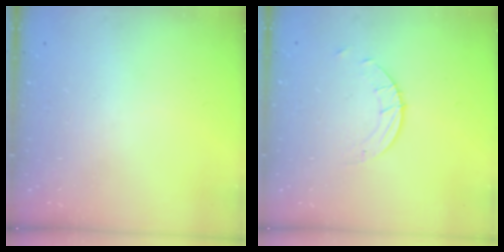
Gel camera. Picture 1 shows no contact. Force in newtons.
{"total": 2.7, "press": 2.7, "slide": 0.3}